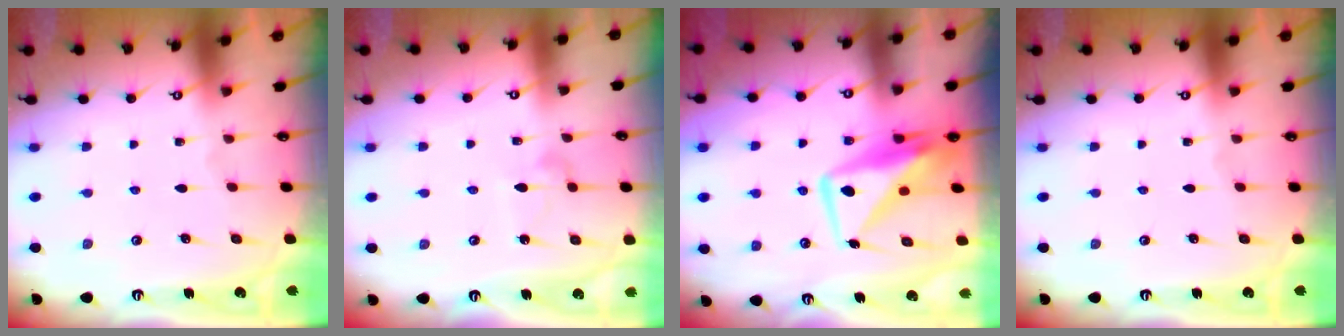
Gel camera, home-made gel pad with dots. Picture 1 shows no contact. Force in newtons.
{"total": 6.1, "press": 6.1, "slide": 0.4}
{"total": 11.8, "press": 11.7, "slide": 0.8}
{"total": 0.0}